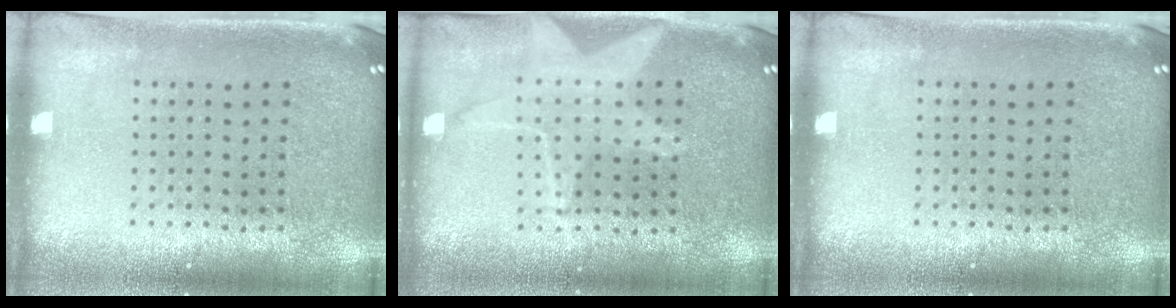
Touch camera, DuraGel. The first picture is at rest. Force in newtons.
{"total": 1.6, "press": 1.5, "slide": 0.6}
{"total": 0.0}